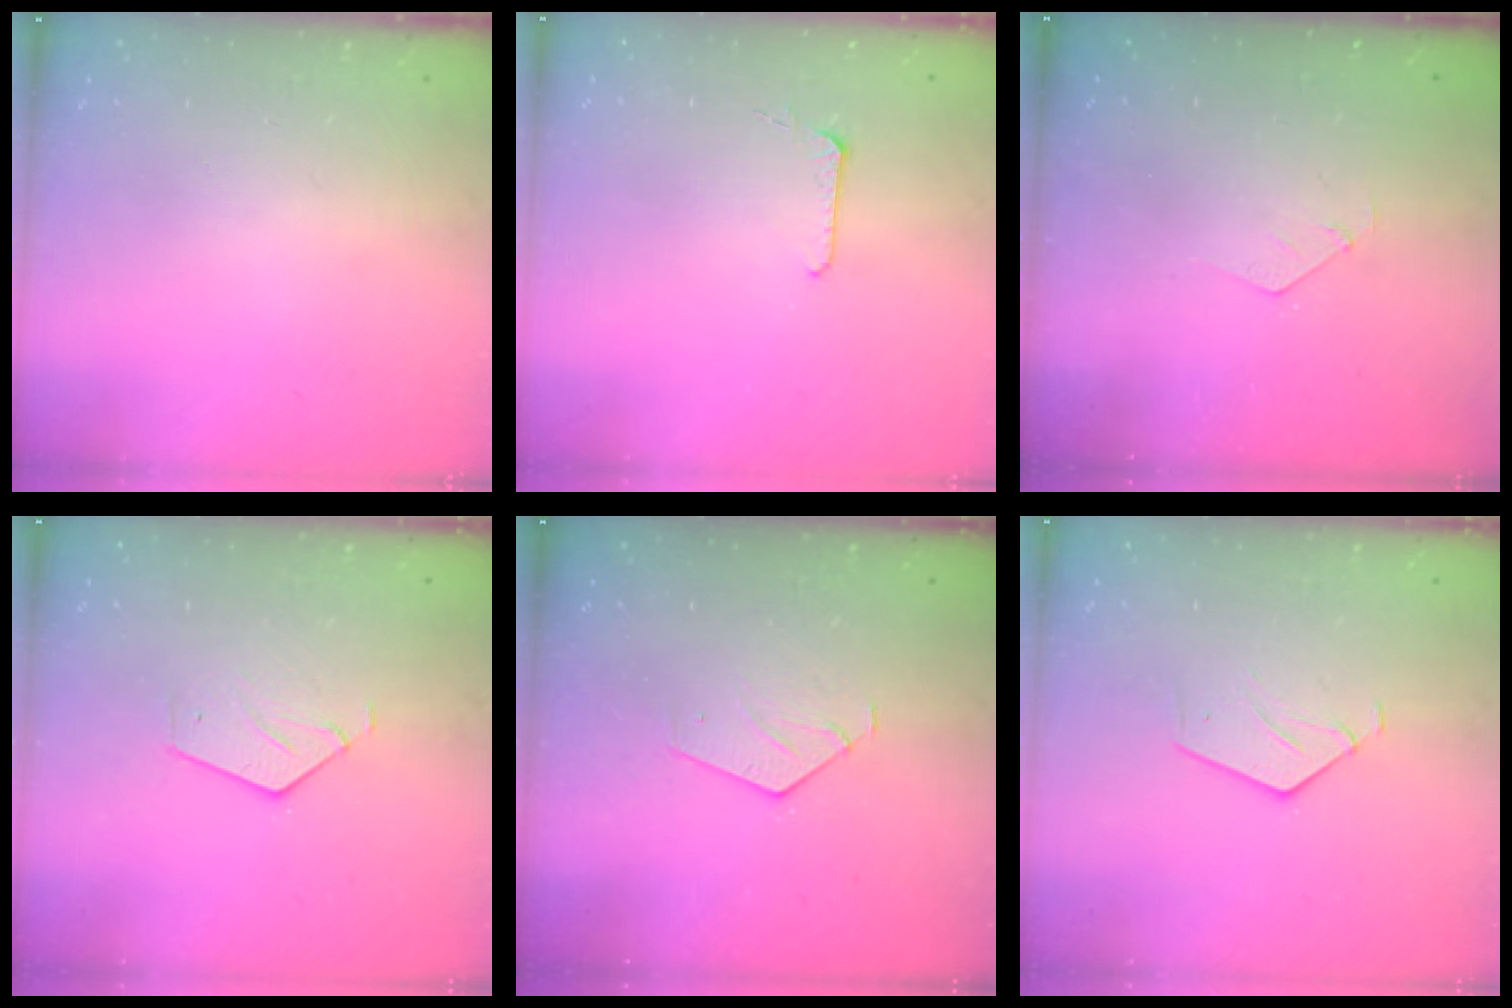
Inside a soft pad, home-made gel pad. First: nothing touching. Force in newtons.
{"total": 5.5, "press": 5.5, "slide": 0.5}
{"total": 2.8, "press": 2.8, "slide": 0.1}
{"total": 3.8, "press": 3.8, "slide": 0.3}
{"total": 4.6, "press": 4.5, "slide": 0.4}
{"total": 3.3, "press": 3.3, "slide": 0.2}